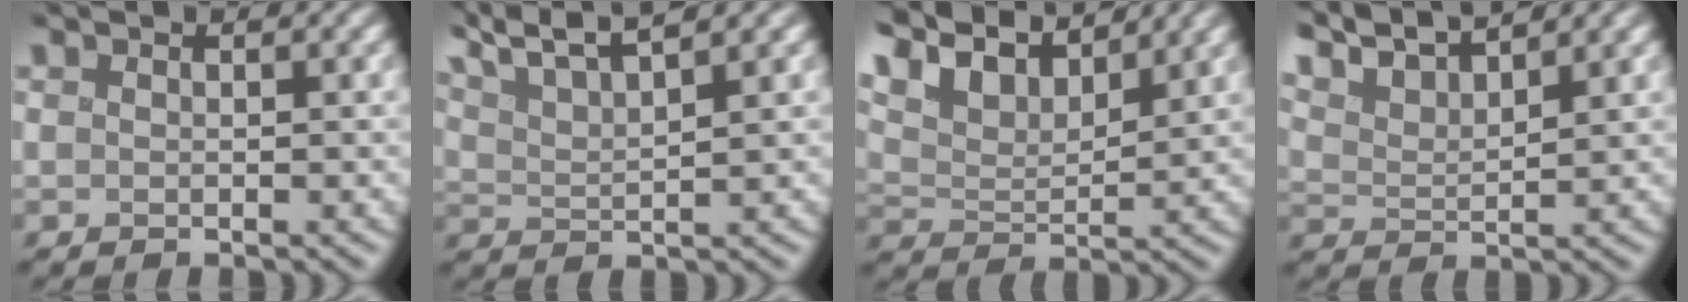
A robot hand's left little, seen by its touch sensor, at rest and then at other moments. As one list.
[{"total": 7.9, "force": [6.1, 1.7, 4.8], "torque": [-0.097, 0.027, 0.072]}, {"total": 8.6, "force": [6.3, 3.4, 4.8], "torque": [-0.119, 0.021, 0.094]}, {"total": 7.4, "force": [6.3, 1.4, 3.6], "torque": [-0.086, 0.019, 0.091]}]